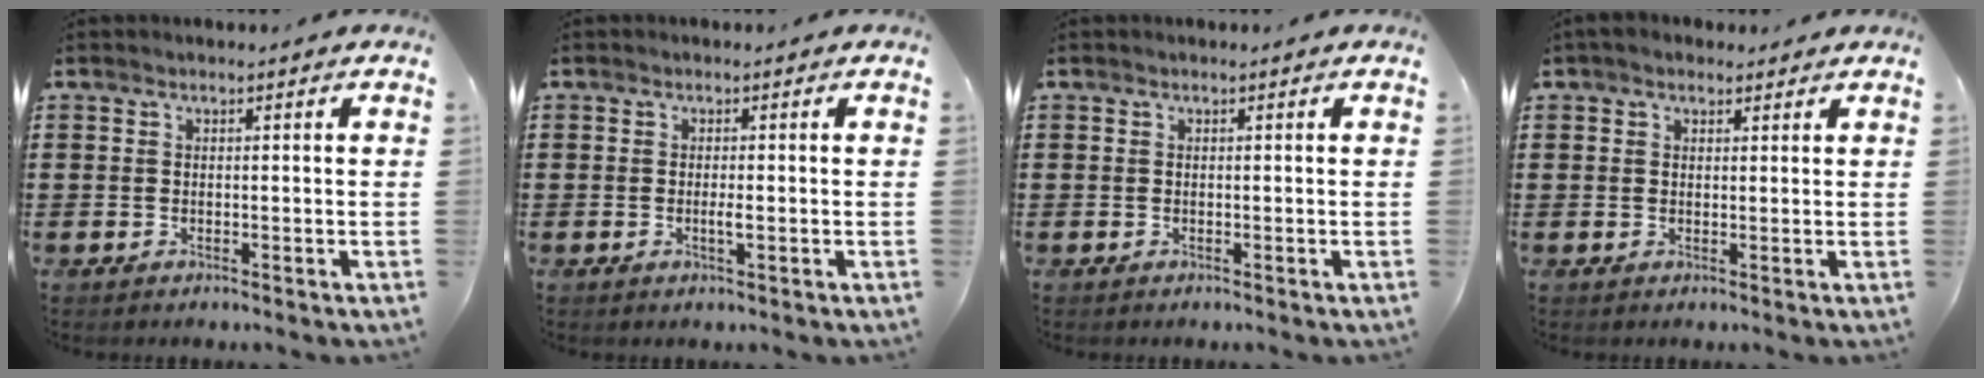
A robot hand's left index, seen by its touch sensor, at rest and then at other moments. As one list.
[{"total": 1.5, "force": [-0.3, 0.2, 1.5], "torque": [-0.028, -0.003, -0.005]}, {"total": 0.0}, {"total": 1.8, "force": [1.4, 0.9, 0.6], "torque": [-0.016, 0.007, 0.027]}]